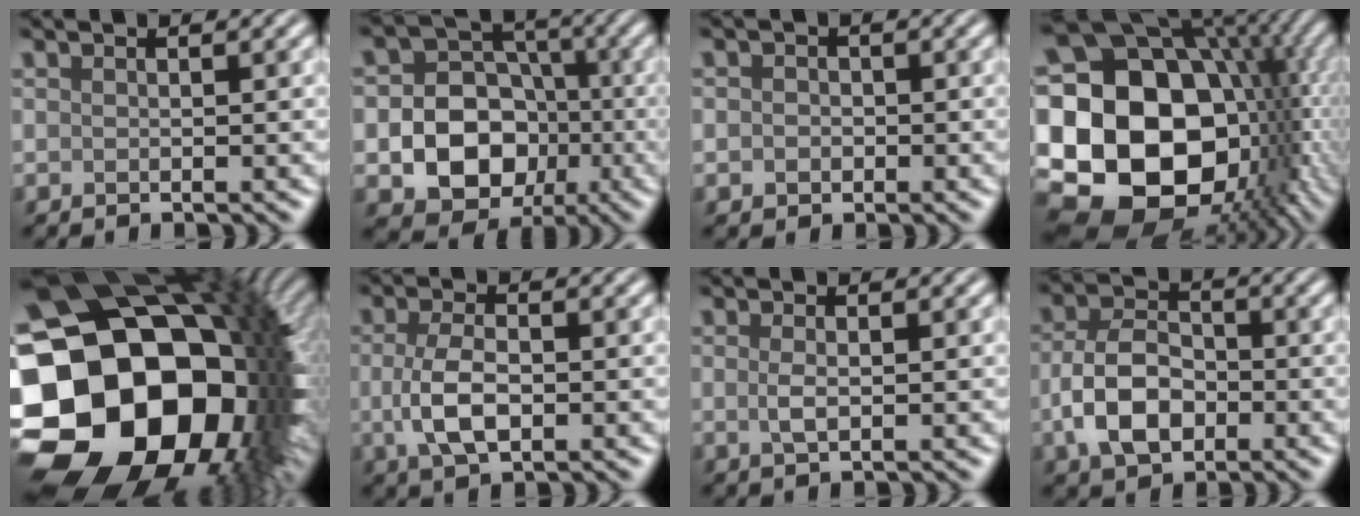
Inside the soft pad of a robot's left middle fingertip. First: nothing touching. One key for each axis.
{"total": 9.7, "fx": -2.3, "fy": 8.1, "fz": 4.7, "tx": -0.060, "ty": -0.008, "tz": -0.064}
{"total": 1.5, "fx": -0.2, "fy": 1.4, "fz": 0.6, "tx": 0.000, "ty": -0.002, "tz": -0.008}
{"total": 23.2, "fx": -1.1, "fy": 18.3, "fz": 14.2, "tx": -0.244, "ty": 0.005, "tz": -0.045}
{"total": 24.6, "fx": -3.2, "fy": 19.5, "fz": 14.8, "tx": -0.257, "ty": -0.041, "tz": -0.084}
{"total": 4.2, "fx": -0.5, "fy": 2.1, "fz": 3.6, "tx": -0.080, "ty": -0.004, "tz": -0.009}
{"total": 1.4, "fx": 0.0, "fy": 0.5, "fz": 1.3, "tx": -0.029, "ty": -0.001, "tz": 0.000}
{"total": 5.8, "fx": -1.6, "fy": 3.9, "fz": 4.0, "tx": -0.083, "ty": 0.000, "tz": -0.033}